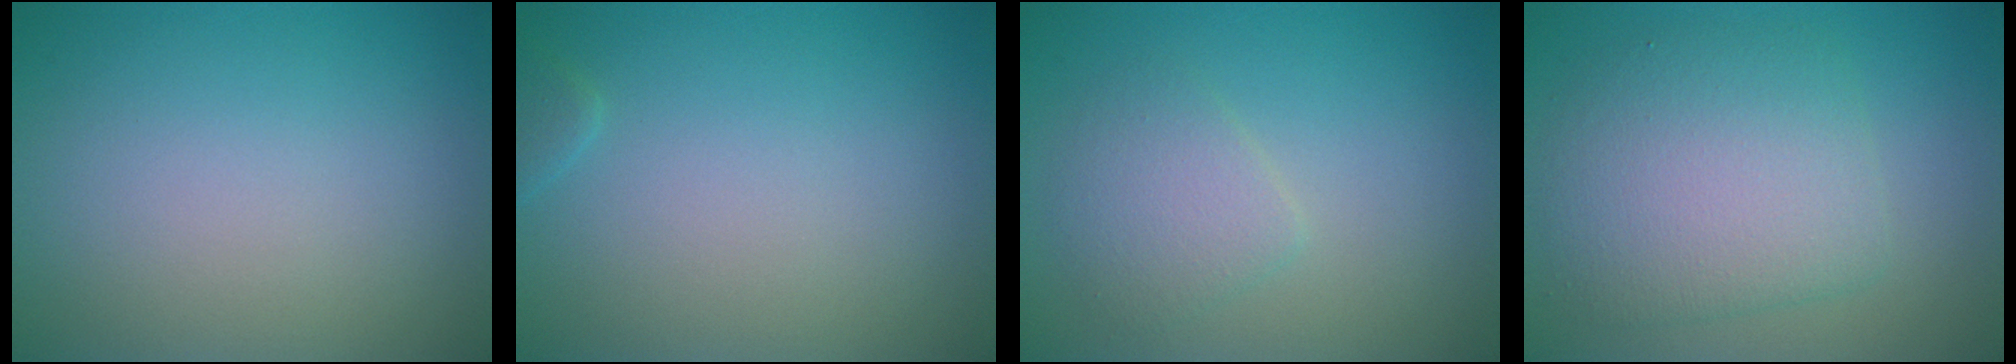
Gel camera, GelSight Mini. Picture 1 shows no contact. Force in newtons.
{"total": 0.9, "press": 0.9, "slide": 0.0}
{"total": 2.4, "press": 2.4, "slide": 0.1}
{"total": 6.1, "press": 6.1, "slide": 0.2}